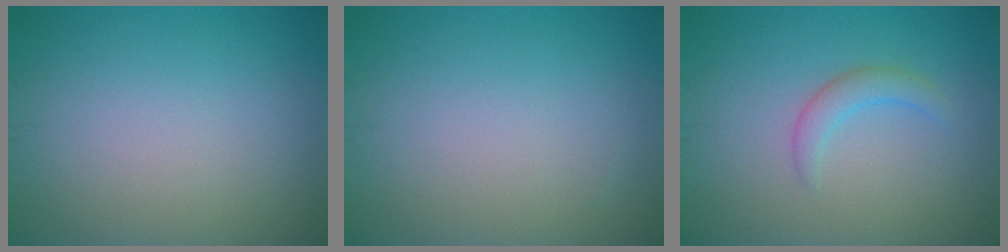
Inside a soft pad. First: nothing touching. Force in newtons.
{"total": 0.0}
{"total": 1.9, "press": 1.8, "slide": 0.3}